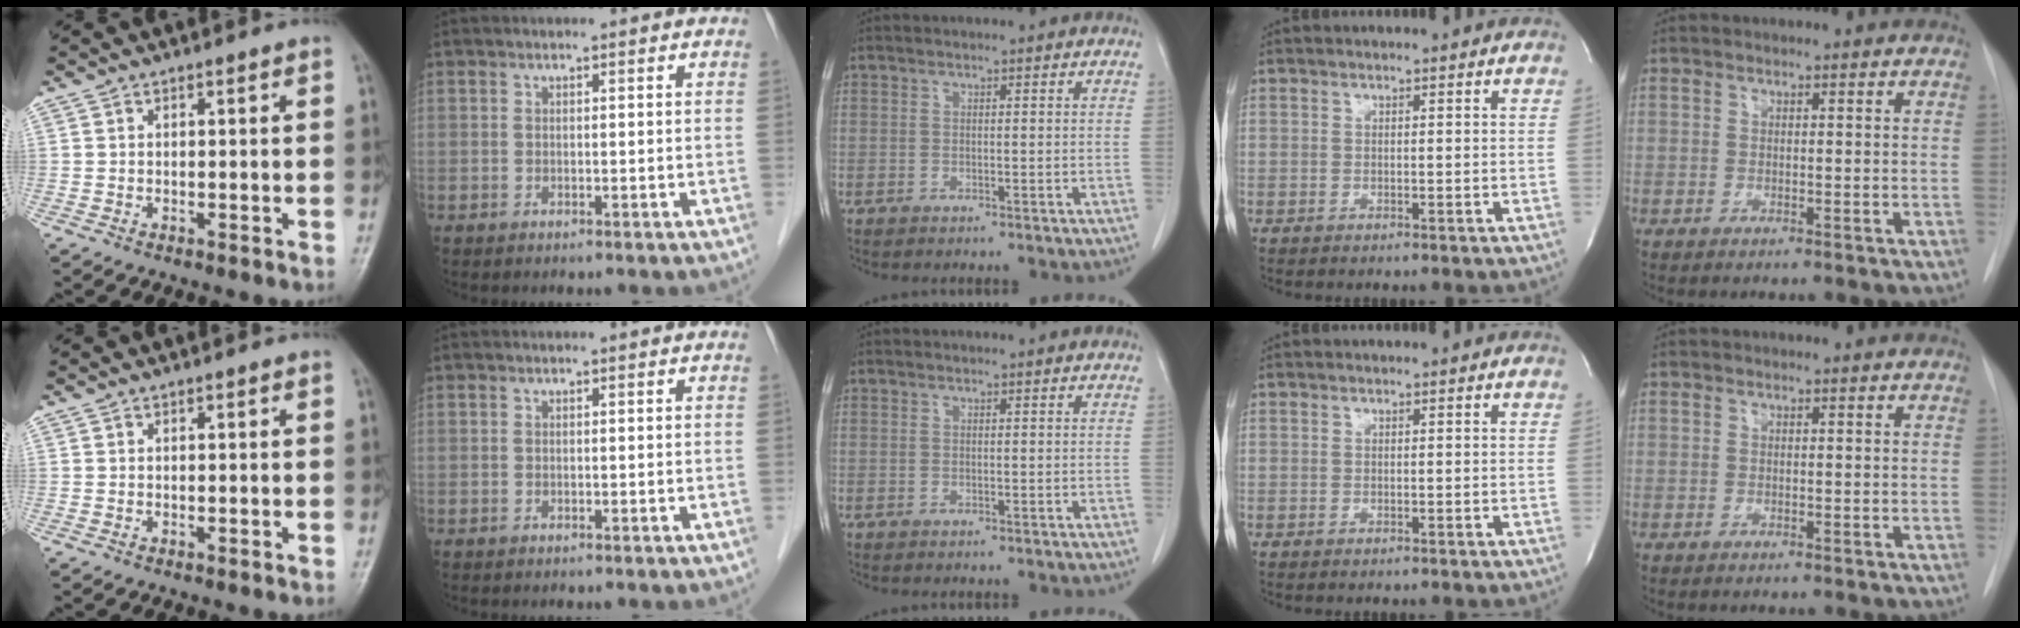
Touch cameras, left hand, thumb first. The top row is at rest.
{}